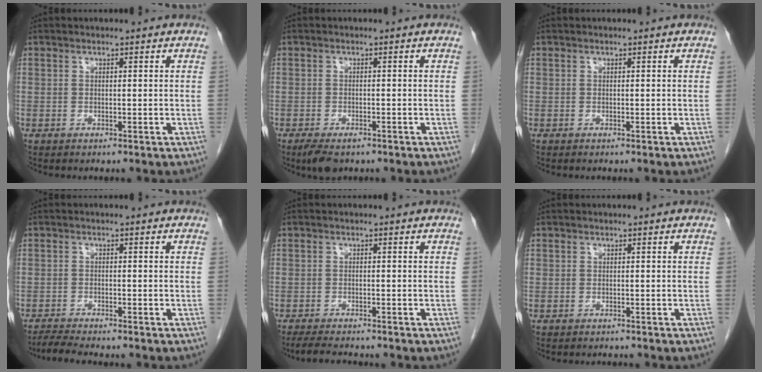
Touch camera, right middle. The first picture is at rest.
{"total": 3.8, "force": [-2.6, 1.5, 2.3], "torque": [-0.043, -0.007, -0.039]}
{"total": 0.0}
{"total": 3.9, "force": [-3.5, -0.3, 1.7], "torque": [-0.035, -0.017, -0.059]}
{"total": 4.5, "force": [-4.1, 0.4, 1.9], "torque": [-0.038, -0.018, -0.066]}
{"total": 0.9, "force": [-0.8, 0.3, -0.1], "torque": [-0.009, -0.004, -0.014]}